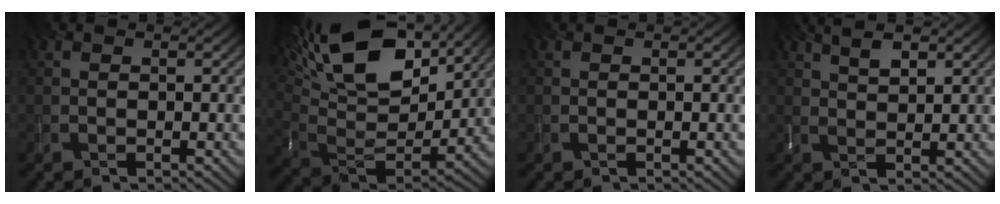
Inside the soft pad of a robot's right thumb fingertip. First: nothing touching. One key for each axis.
{"total": 17.6, "fx": 10.3, "fy": 8.1, "fz": 11.8, "tx": -0.255, "ty": 0.035, "tz": 0.162}
{"total": 0.0}
{"total": 2.7, "fx": 2.1, "fy": 0.5, "fz": 1.6, "tx": -0.036, "ty": 0.004, "tz": 0.046}